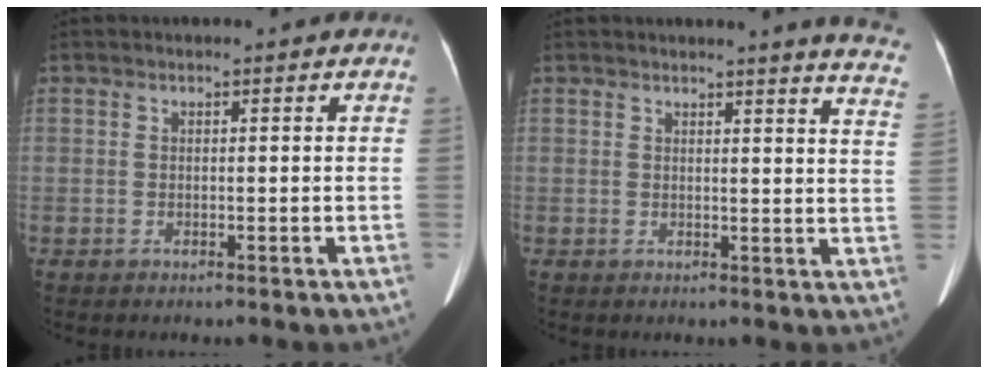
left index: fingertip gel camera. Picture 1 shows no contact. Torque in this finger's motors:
{"motor_torque": [-0.64, -1.50, 0.01, 0.07]}